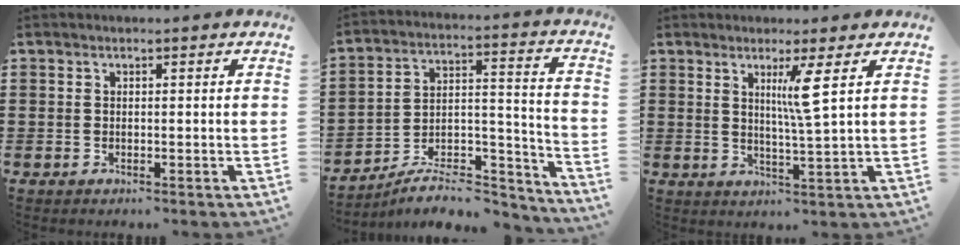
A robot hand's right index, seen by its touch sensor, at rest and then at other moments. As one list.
[{"total": 8.0, "force": [-6.8, 2.5, 3.4], "torque": [-0.041, 0.018, -0.126]}, {"total": 4.9, "force": [2.0, -0.7, 4.4], "torque": [-0.084, -0.011, 0.028]}]